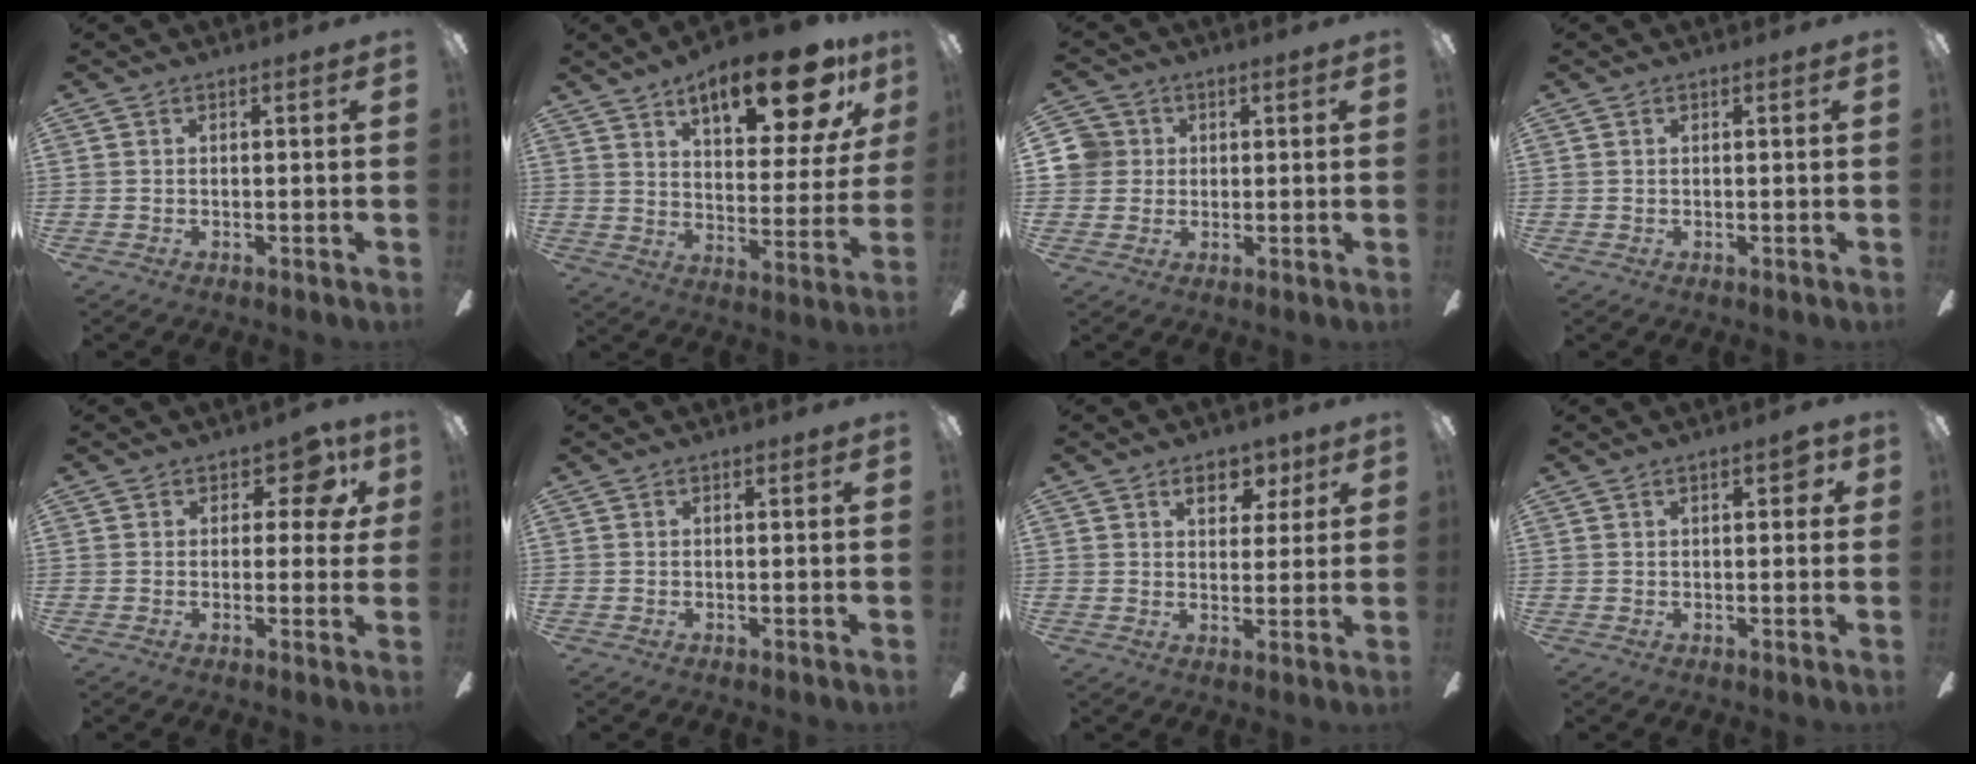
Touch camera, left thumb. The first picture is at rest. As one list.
[{"total": 19.4, "force": [12.7, 6.8, 13.0], "torque": [-0.190, -0.065, 0.202]}, {"total": 5.2, "force": [1.0, 5.0, 0.9], "torque": [-0.017, 0.009, 0.020]}, {"total": 0.0}, {"total": 6.9, "force": [3.2, 4.3, 4.3], "torque": [-0.053, -0.010, 0.053]}, {"total": 0.0}, {"total": 6.2, "force": [3.2, 4.0, 3.4], "torque": [-0.019, -0.010, 0.049]}, {"total": 3.8, "force": [1.6, 1.7, 3.0], "torque": [-0.038, -0.001, 0.021]}]